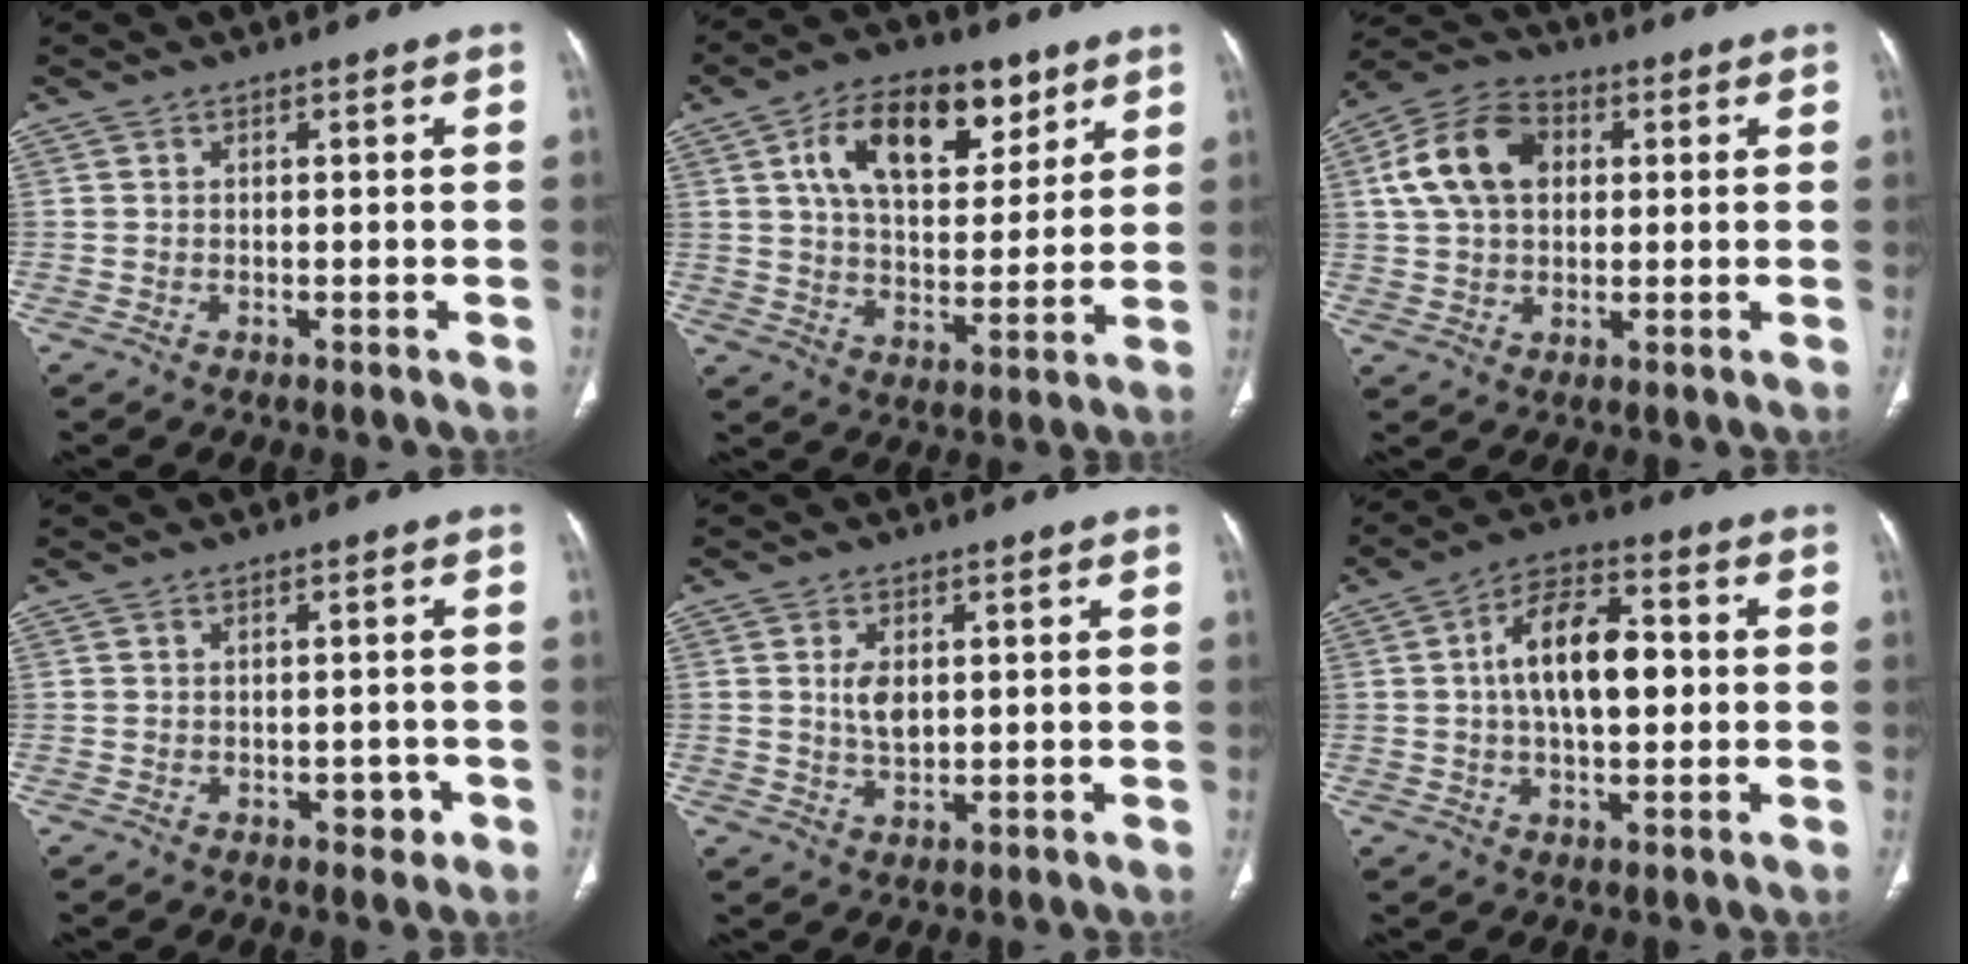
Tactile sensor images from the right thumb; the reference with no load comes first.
{"total": 17.1, "force": [8.0, 9.6, 11.8], "torque": [-0.150, -0.021, 0.136]}
{"total": 12.8, "force": [2.8, 8.9, 8.7], "torque": [-0.151, 0.018, 0.043]}
{"total": 2.4, "force": [-0.8, 1.6, 1.5], "torque": [-0.007, 0.004, -0.006]}
{"total": 4.4, "force": [0.8, 2.6, 3.4], "torque": [-0.057, -0.007, 0.021]}
{"total": 13.0, "force": [0.9, 6.9, 11.0], "torque": [-0.171, 0.019, 0.008]}